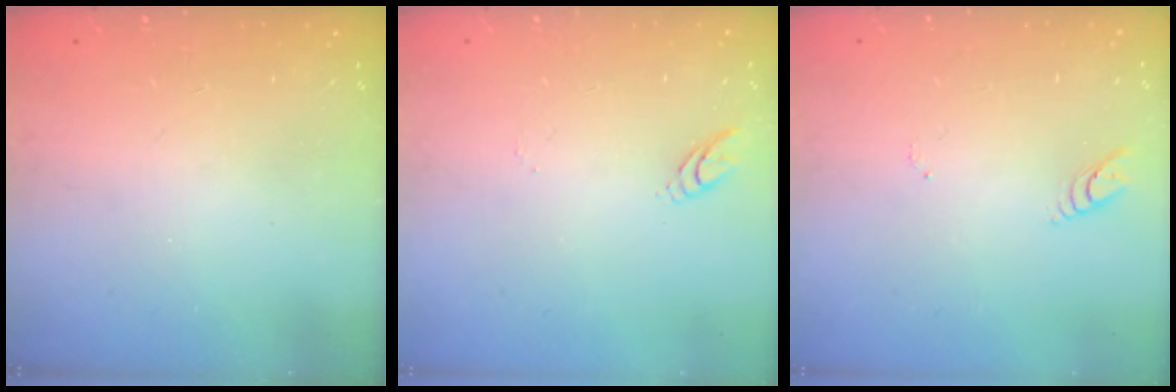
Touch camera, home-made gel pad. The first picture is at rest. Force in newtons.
{"total": 4.6, "press": 4.5, "slide": 0.4}
{"total": 3.0, "press": 2.9, "slide": 0.4}